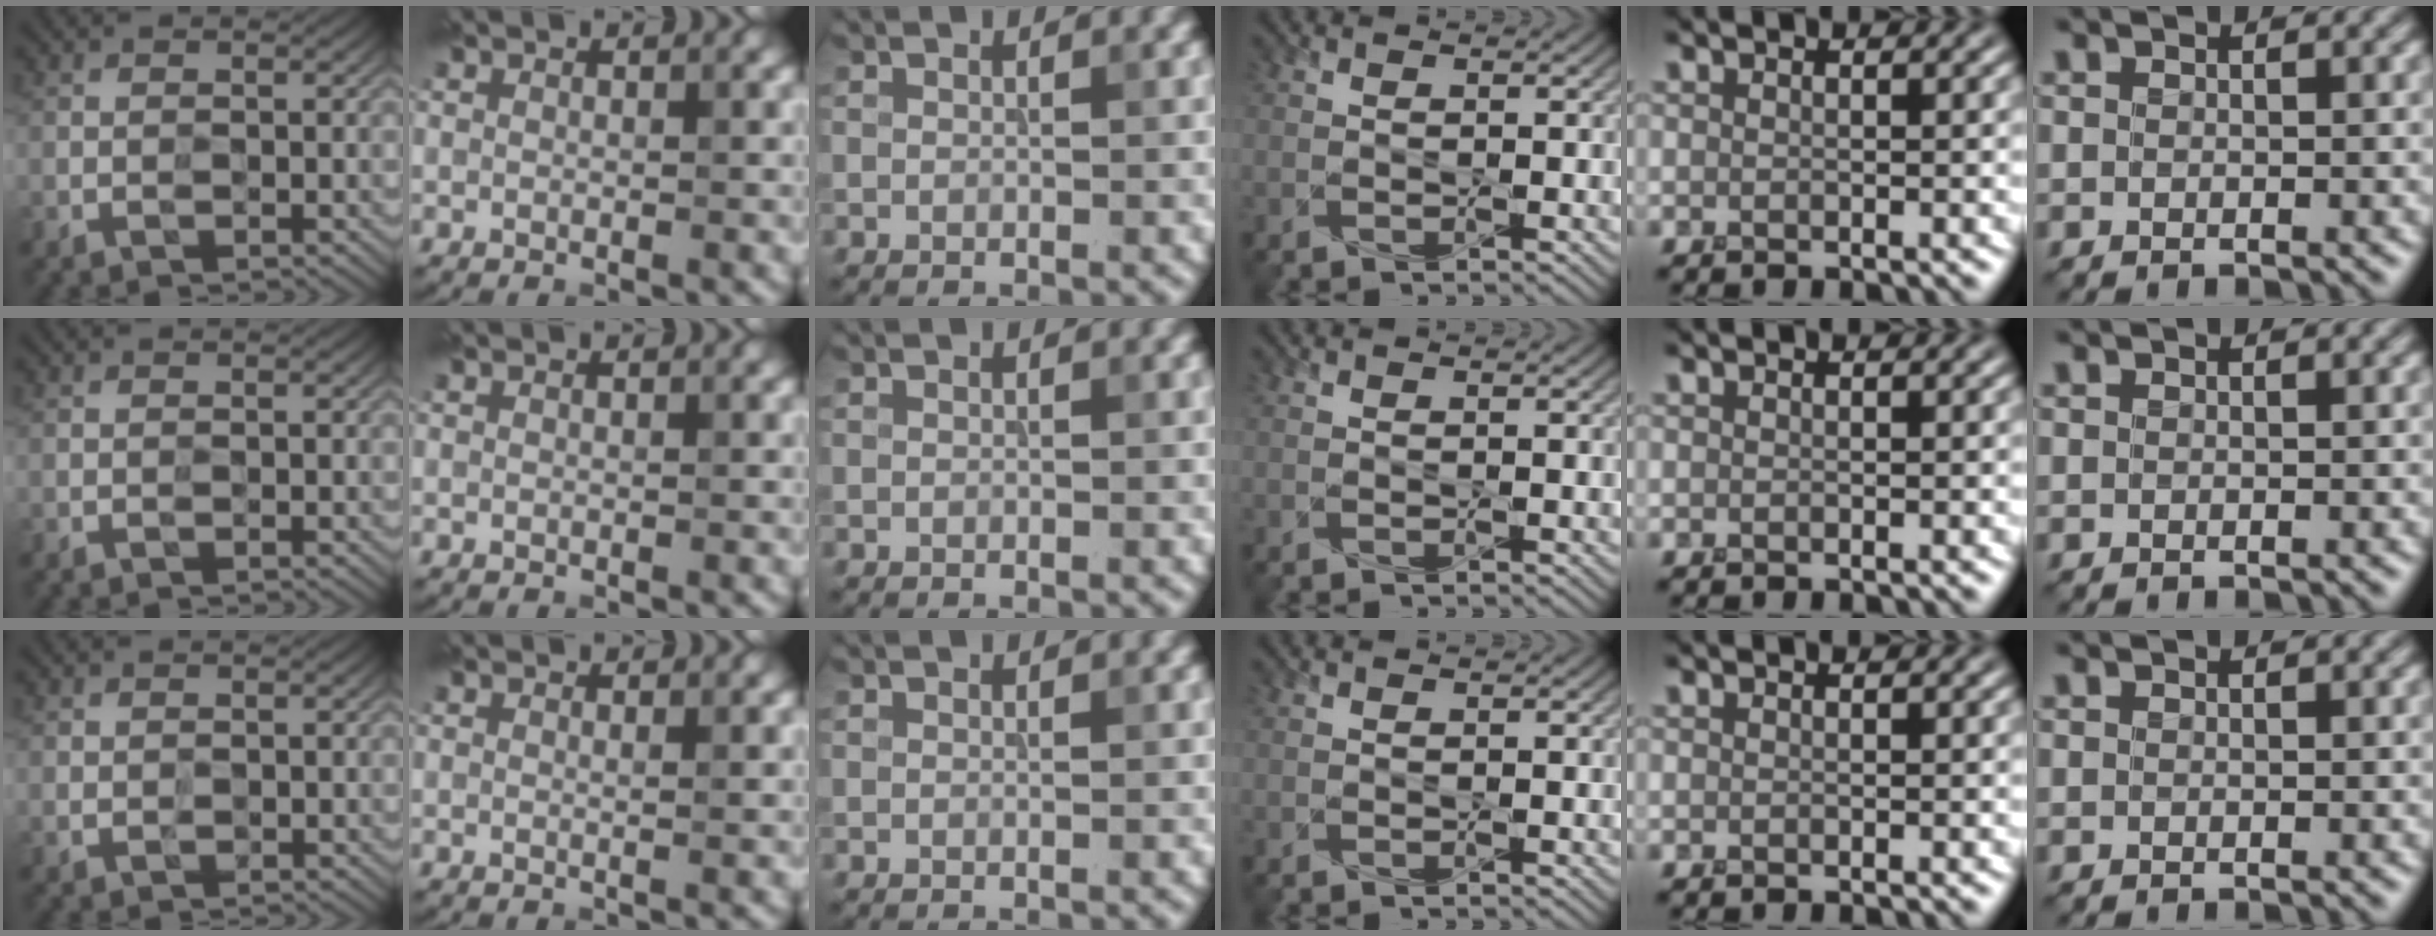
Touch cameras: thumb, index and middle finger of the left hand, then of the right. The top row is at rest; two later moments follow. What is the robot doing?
{"motion": "screw", "object": "spray bottle"}